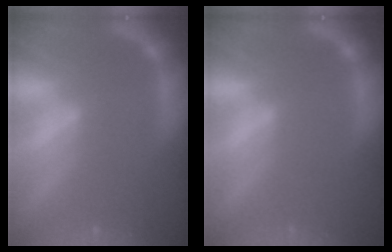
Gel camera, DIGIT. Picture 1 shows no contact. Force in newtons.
{"total": 0.0}